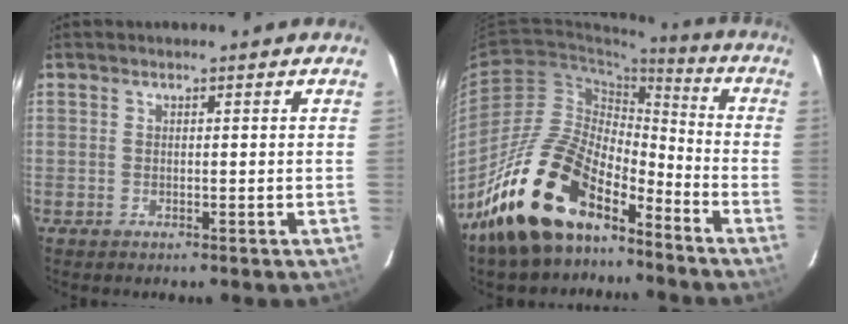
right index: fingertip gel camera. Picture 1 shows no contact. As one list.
[{"total": 20.0, "force": [-14.5, 8.7, 10.7], "torque": [-0.206, 0.007, -0.257]}]